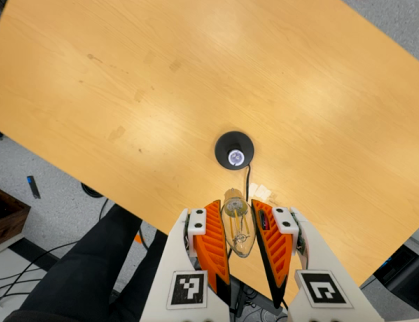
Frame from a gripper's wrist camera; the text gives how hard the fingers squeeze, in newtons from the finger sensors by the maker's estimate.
{"total": 12.3, "left": 12.8, "right": 11.7}